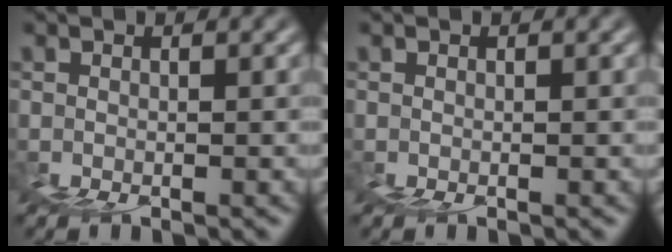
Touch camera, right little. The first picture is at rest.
{"total": 0.0}